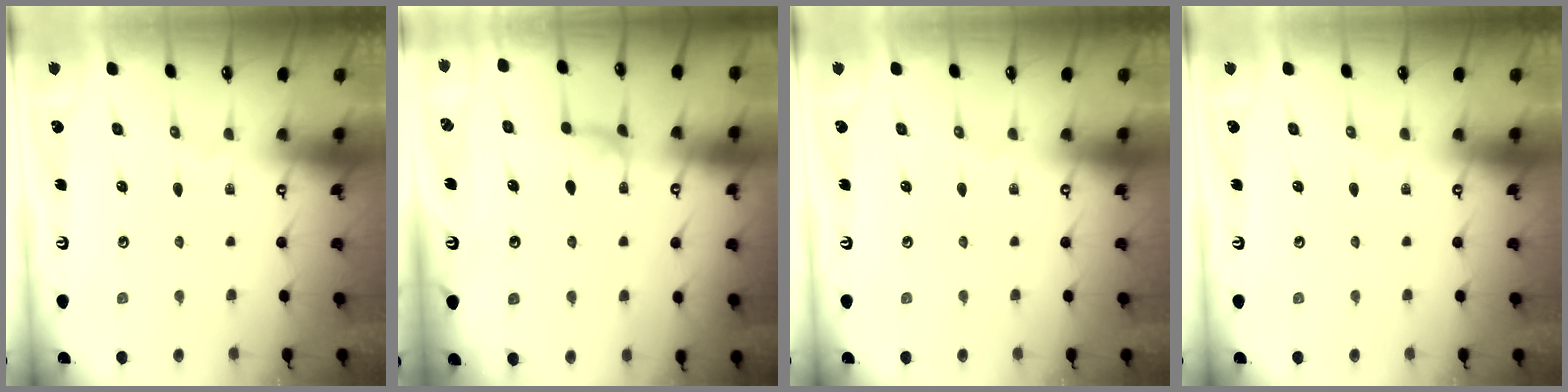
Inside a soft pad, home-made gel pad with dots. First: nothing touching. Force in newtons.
{"total": 0.0}
{"total": 0.0}
{"total": 0.0}